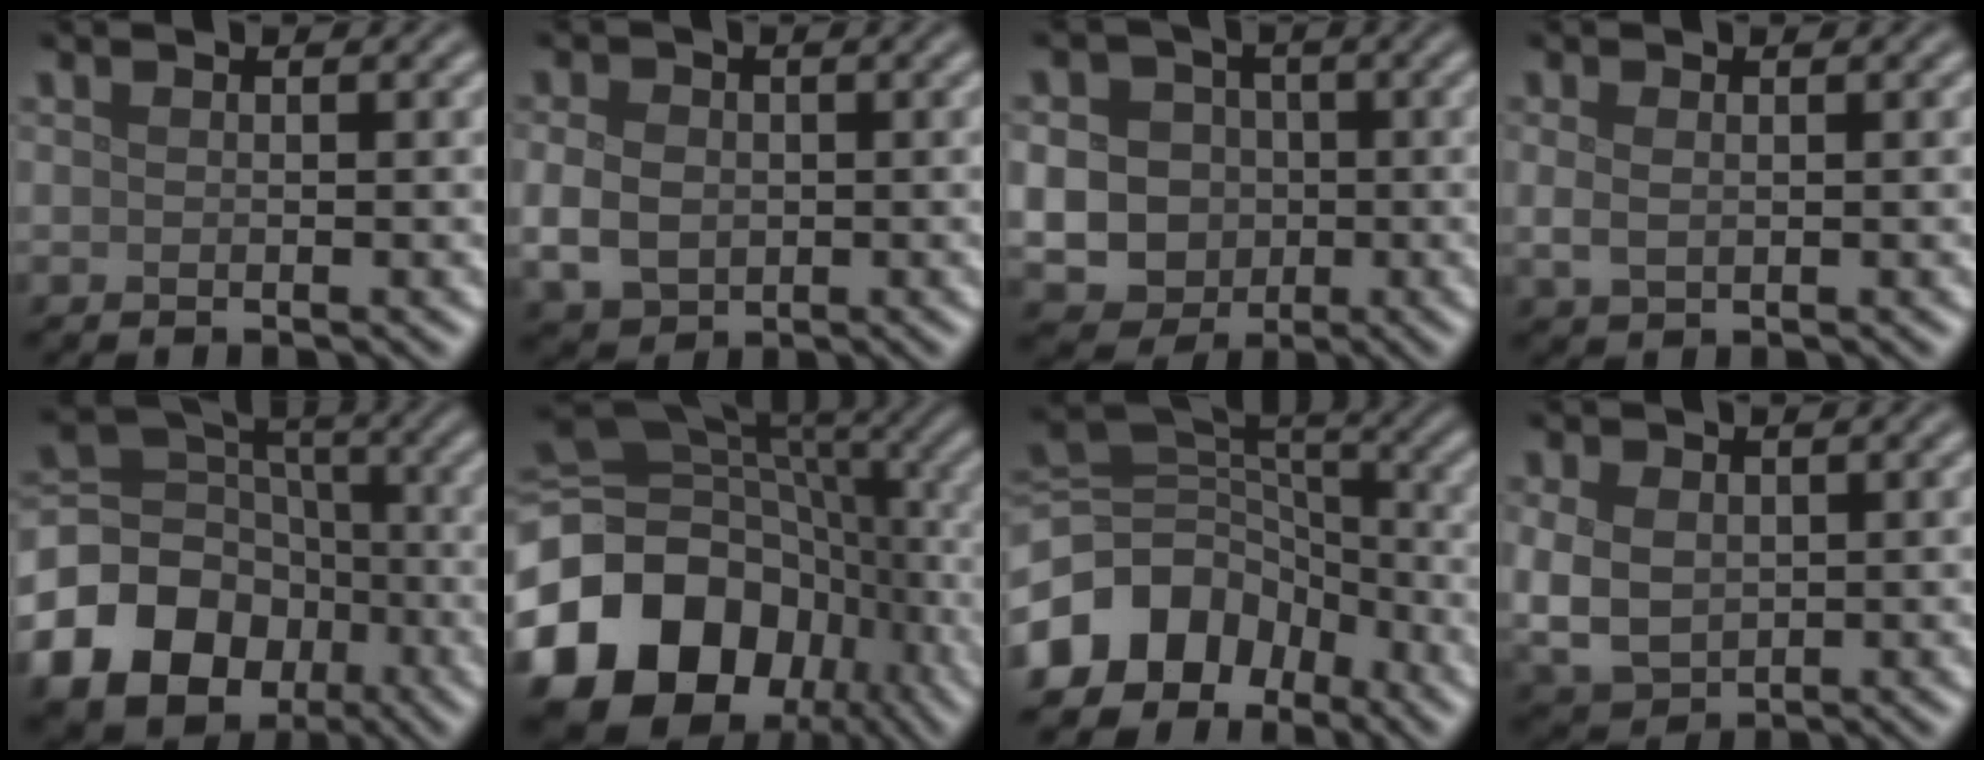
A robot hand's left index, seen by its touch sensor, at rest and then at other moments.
{"total": 3.7, "force": [-0.3, 2.9, 2.3], "torque": [-0.049, -0.002, -0.007]}
{"total": 11.0, "force": [-0.8, 10.4, 3.6], "torque": [-0.095, 0.004, -0.034]}
{"total": 1.6, "force": [0.1, 1.0, 1.2], "torque": [-0.028, -0.002, 0.005]}
{"total": 16.2, "force": [-7.2, 13.5, 5.4], "torque": [-0.134, -0.040, -0.137]}
{"total": 18.6, "force": [-6.7, 14.3, 9.7], "torque": [-0.223, -0.007, -0.114]}
{"total": 9.8, "force": [-4.9, 7.4, 4.2], "torque": [-0.081, 0.009, -0.104]}
{"total": 4.7, "force": [0.2, 3.6, 3.1], "torque": [-0.074, -0.006, 0.011]}